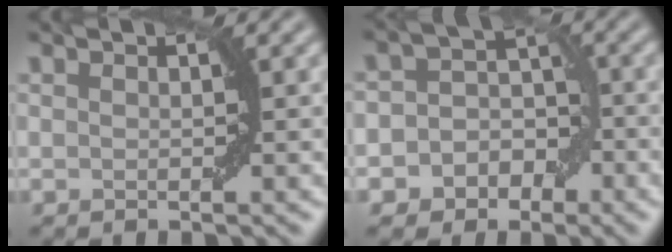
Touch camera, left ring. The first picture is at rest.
{"total": 5.4, "force": [-2.2, 4.6, 1.5], "torque": [0.005, 0.022, -0.054]}